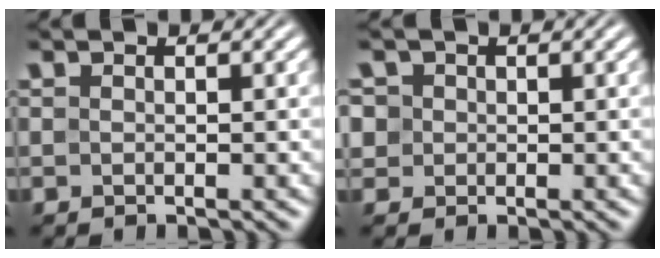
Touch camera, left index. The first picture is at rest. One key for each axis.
{"total": 2.3, "fx": 0.7, "fy": 2.0, "fz": 0.8, "tx": -0.019, "ty": 0.015, "tz": 0.009}